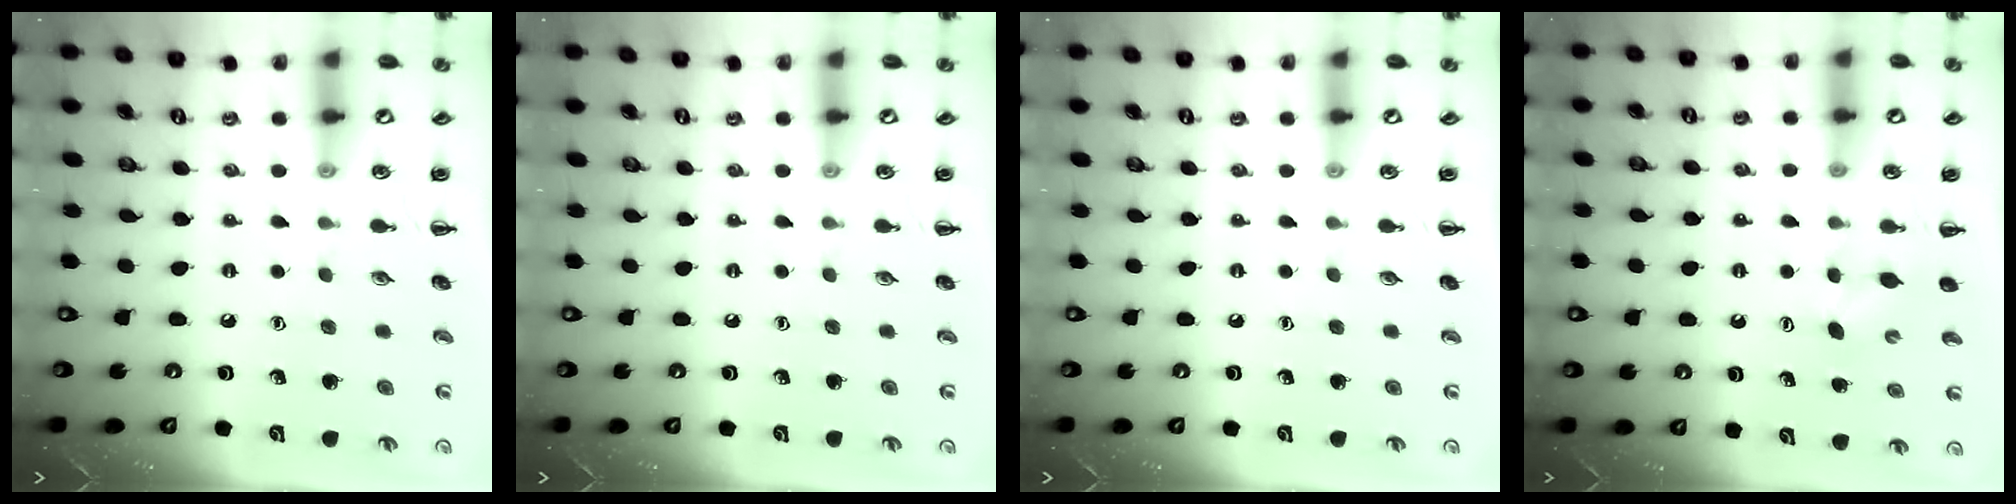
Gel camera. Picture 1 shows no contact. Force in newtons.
{"total": 0.0}
{"total": 0.0}
{"total": 3.3, "press": 3.2, "slide": 0.7}